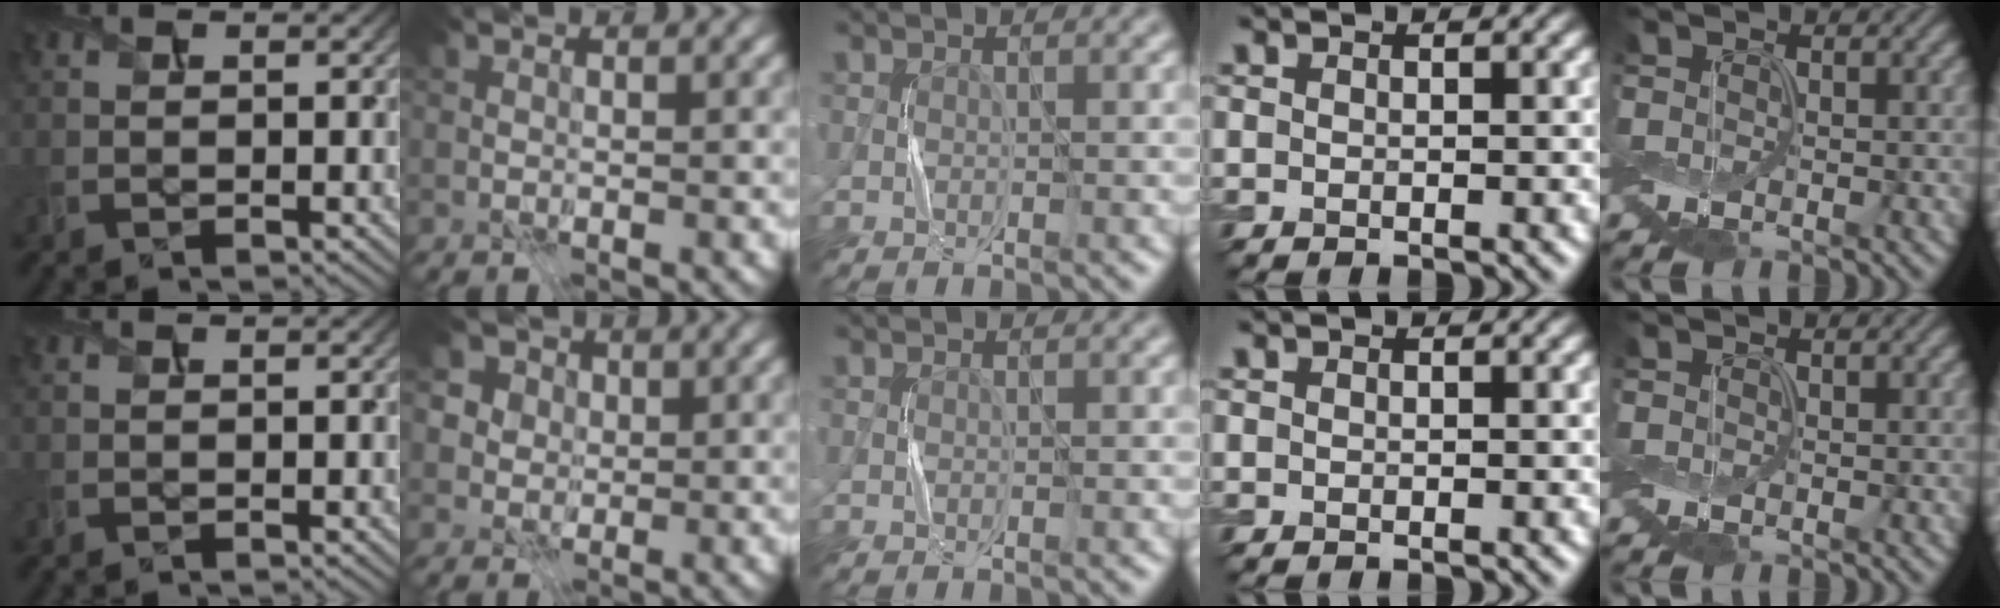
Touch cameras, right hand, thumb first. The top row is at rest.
{"index": {"total": 6.7, "force": [2.8, 5.4, 2.7], "torque": [-0.050, 0.012, 0.029]}}